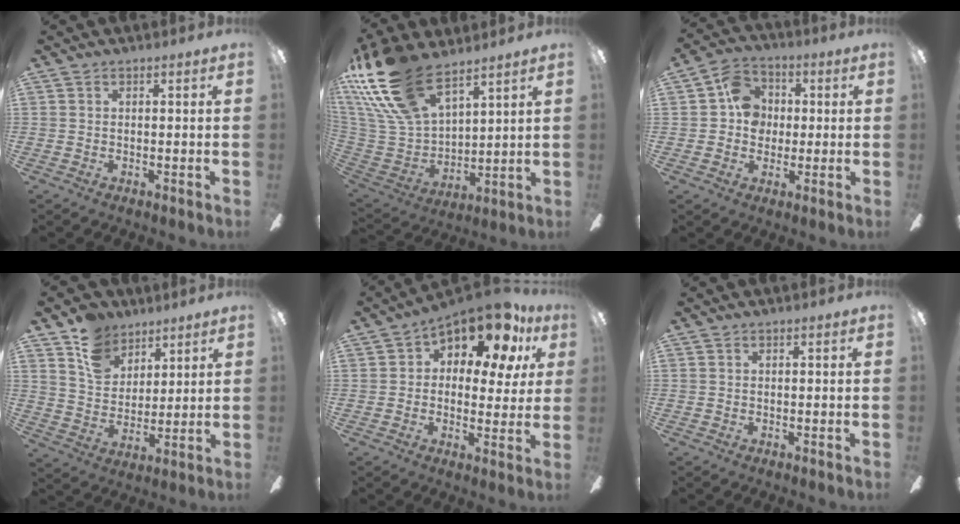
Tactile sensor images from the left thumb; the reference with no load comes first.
{"total": 22.5, "force": [15.7, 10.2, 12.4], "torque": [-0.290, -0.086, 0.288]}
{"total": 8.8, "force": [0.9, 7.8, 4.0], "torque": [-0.070, 0.023, 0.019]}
{"total": 11.5, "force": [8.1, 7.6, 2.8], "torque": [-0.064, -0.039, 0.159]}
{"total": 13.0, "force": [8.9, 6.0, 7.2], "torque": [-0.109, -0.063, 0.154]}
{"total": 0.0}